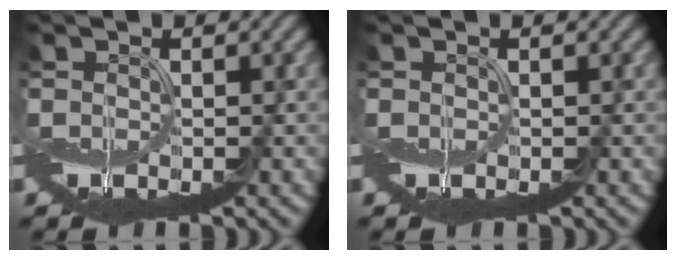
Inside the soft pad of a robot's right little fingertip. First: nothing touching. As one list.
[{"total": 0.0}]